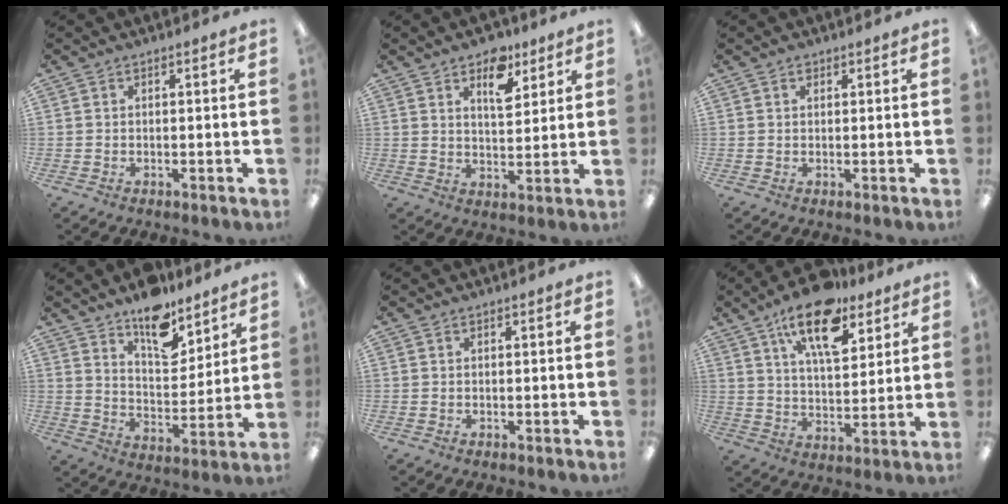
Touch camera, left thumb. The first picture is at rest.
{"total": 9.6, "force": [5.9, 5.2, 5.5], "torque": [-0.061, -0.028, 0.096]}
{"total": 0.9, "force": [0.7, 0.5, 0.4], "torque": [-0.010, 0.002, 0.012]}
{"total": 12.6, "force": [10.0, 5.3, 5.5], "torque": [-0.069, -0.069, 0.178]}
{"total": 0.0}
{"total": 16.5, "force": [10.5, 7.3, 10.3], "torque": [-0.158, -0.047, 0.176]}